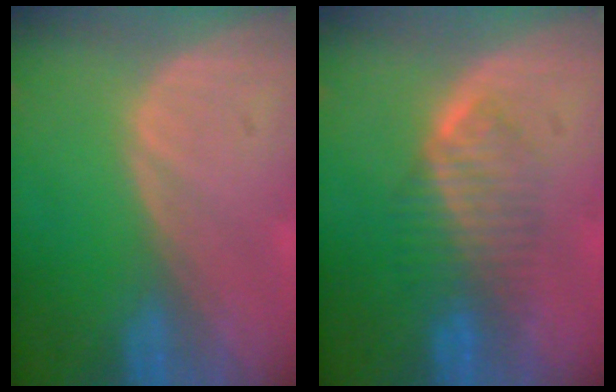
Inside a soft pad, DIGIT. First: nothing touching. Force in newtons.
{"total": 4.8, "press": 4.7, "slide": 1.0}